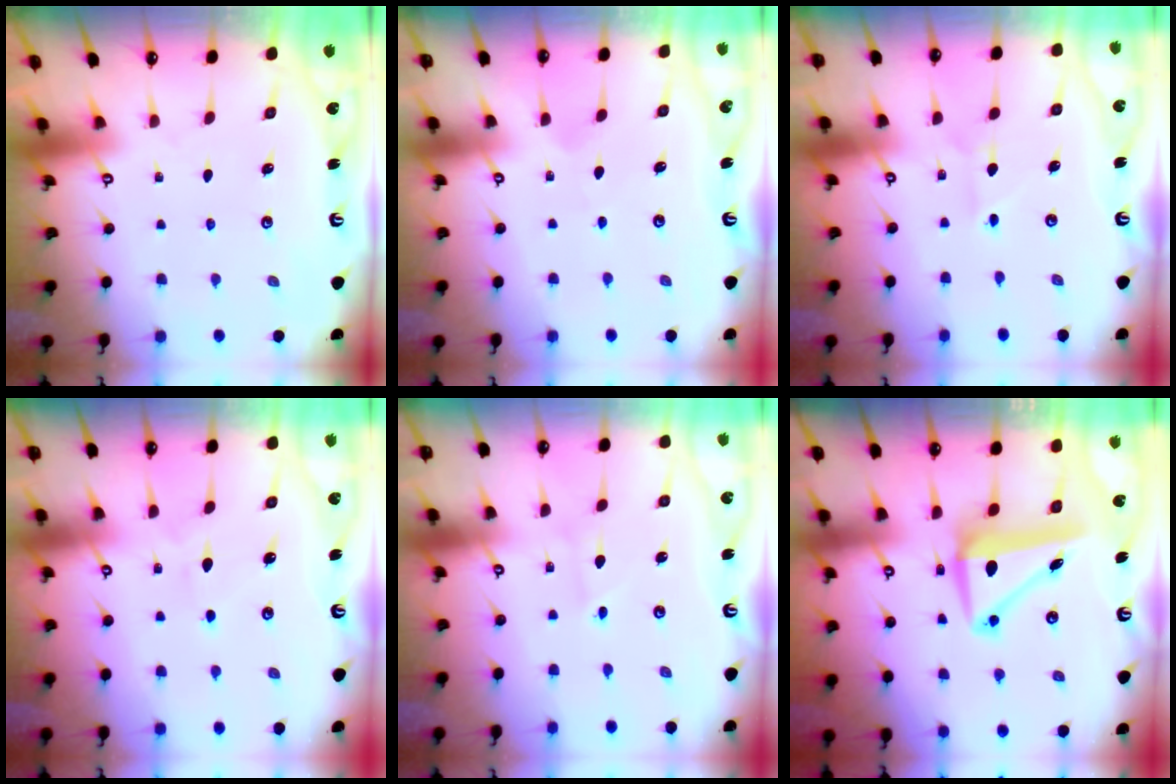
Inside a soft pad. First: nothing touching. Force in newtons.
{"total": 2.8, "press": 2.8, "slide": 0.1}
{"total": 2.5, "press": 2.5, "slide": 0.2}
{"total": 5.6, "press": 5.5, "slide": 0.8}
{"total": 1.1, "press": 1.1, "slide": 0.1}
{"total": 8.9, "press": 8.7, "slide": 1.6}